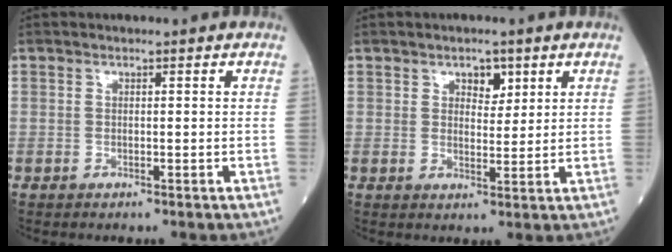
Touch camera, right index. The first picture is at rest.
{"total": 3.3, "force": [1.8, 1.8, 2.0], "torque": [-0.025, 0.002, 0.028]}